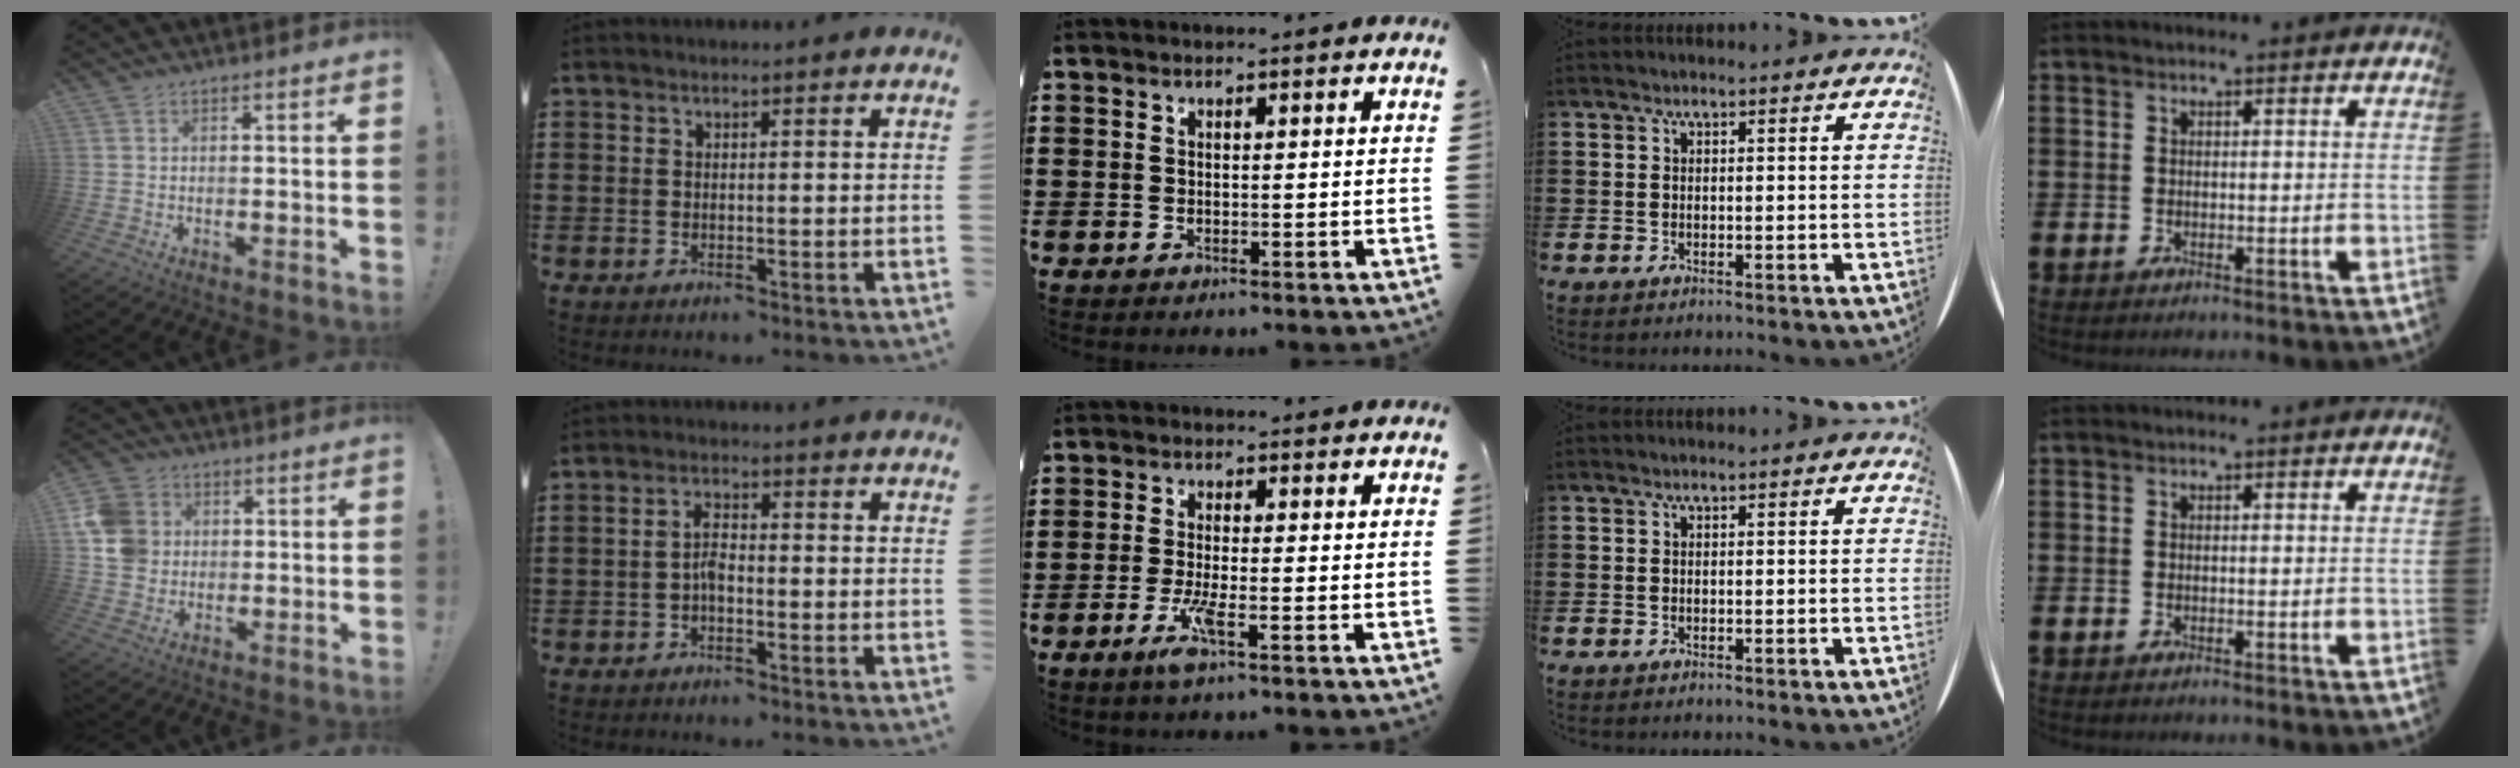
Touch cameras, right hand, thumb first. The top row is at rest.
{"thumb": {"total": 10.8, "force": [1.7, 9.8, 4.2], "torque": [-0.081, 0.003, 0.039]}, "index": {"total": 2.7, "force": [-1.0, 1.1, 2.3], "torque": [-0.052, 0.002, -0.021]}, "middle": {"total": 4.4, "force": [-2.0, 0.5, 3.8], "torque": [-0.084, -0.013, -0.040]}}